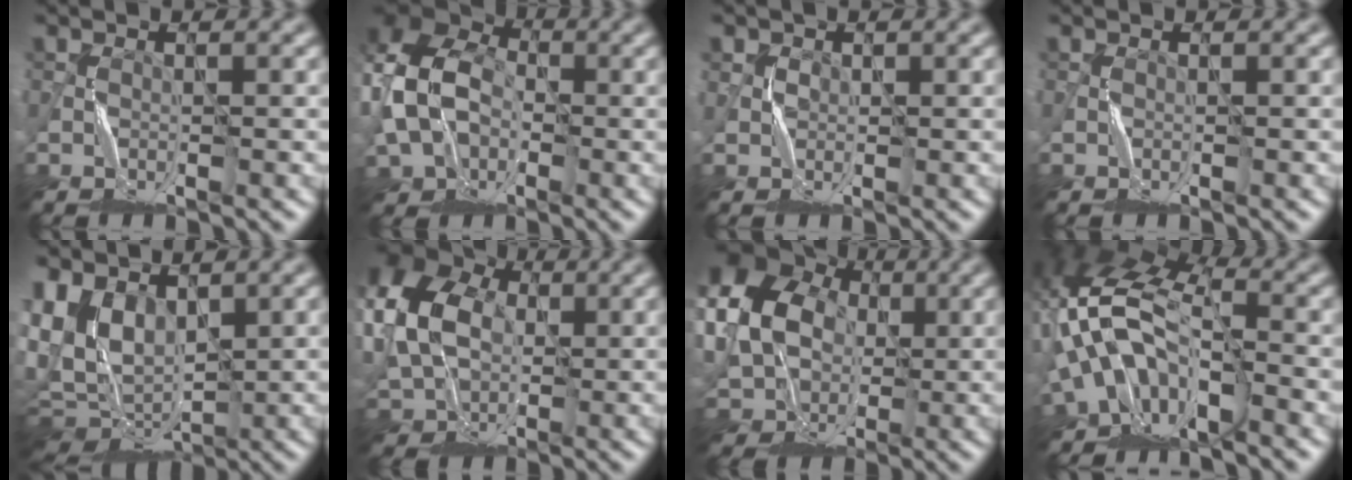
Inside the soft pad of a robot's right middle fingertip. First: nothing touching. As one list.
[{"total": 11.5, "force": [-0.3, 8.7, 7.5], "torque": [-0.169, 0.000, -0.014]}, {"total": 0.9, "force": [0.3, 0.9, 0.0], "torque": [0.007, 0.002, 0.005]}, {"total": 0.0}, {"total": 6.3, "force": [1.5, 4.4, 4.1], "torque": [-0.102, -0.021, 0.034]}, {"total": 11.0, "force": [2.0, 8.0, 7.3], "torque": [-0.174, 0.009, 0.036]}, {"total": 13.2, "force": [2.6, 11.0, 6.9], "torque": [-0.170, 0.016, 0.035]}, {"total": 10.2, "force": [-2.5, 5.9, 7.9], "torque": [-0.136, 0.007, -0.056]}]